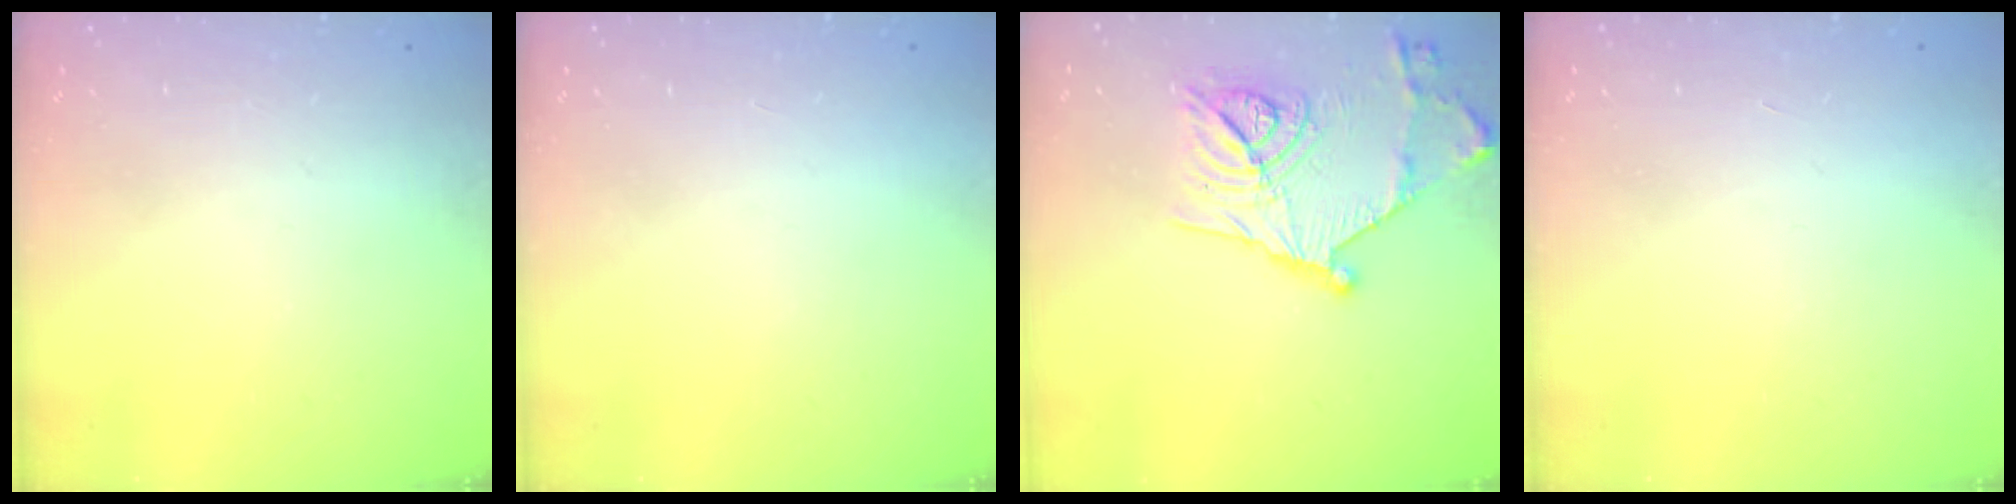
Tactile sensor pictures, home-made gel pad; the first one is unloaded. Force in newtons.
{"total": 1.5, "press": 1.5, "slide": 0.1}
{"total": 17.2, "press": 17.1, "slide": 1.9}
{"total": 1.5, "press": 1.5, "slide": 0.1}